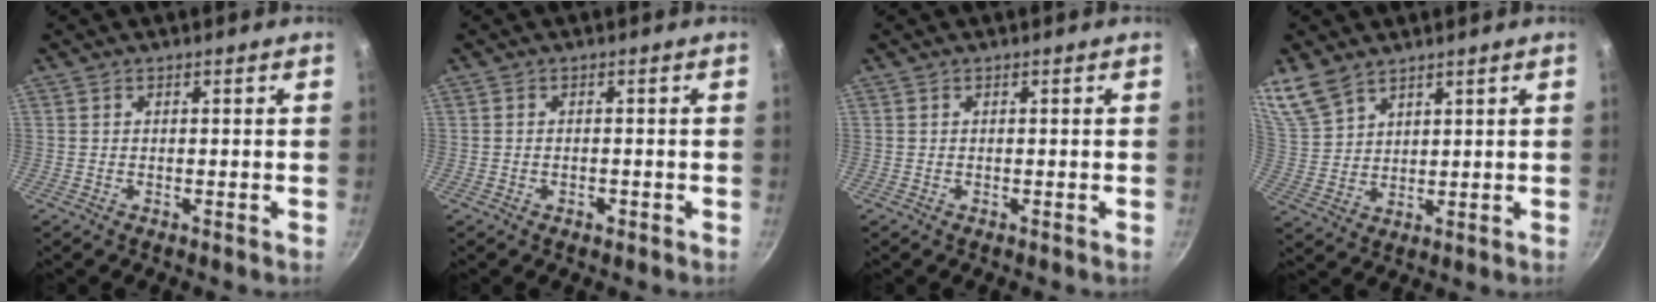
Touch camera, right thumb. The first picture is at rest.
{"total": 1.2, "force": [-0.6, 0.7, 0.8], "torque": [-0.012, 0.003, -0.010]}
{"total": 0.0}
{"total": 8.9, "force": [6.8, 4.5, 3.4], "torque": [-0.057, -0.017, 0.149]}